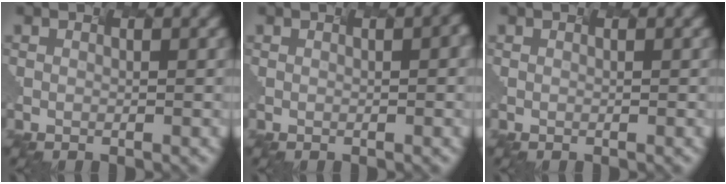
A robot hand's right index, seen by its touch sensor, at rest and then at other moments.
{"total": 1.9, "force": [0.5, 0.6, 1.7], "torque": [-0.012, 0.016, 0.007]}
{"total": 0.0}